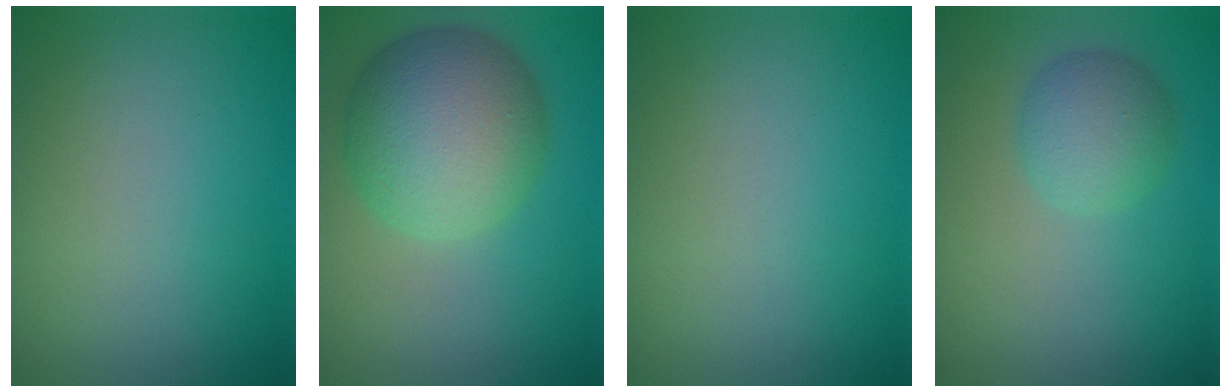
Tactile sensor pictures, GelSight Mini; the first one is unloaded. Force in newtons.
{"total": 9.4, "press": 9.4, "slide": 0.2}
{"total": 0.0}
{"total": 3.2, "press": 3.2, "slide": 0.1}